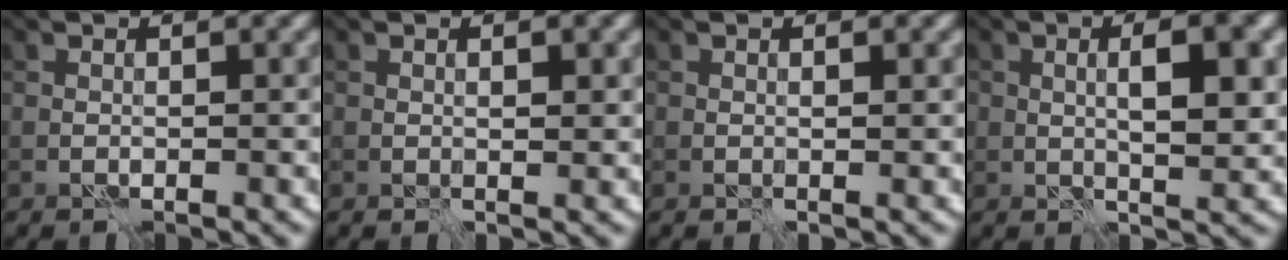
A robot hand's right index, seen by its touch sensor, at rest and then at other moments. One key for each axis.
{"total": 1.4, "fx": 0.3, "fy": 0.3, "fz": 1.3, "tx": -0.020, "ty": 0.000, "tz": 0.004}
{"total": 0.7, "fx": 0.1, "fy": 0.1, "fz": 0.7, "tx": -0.010, "ty": 0.000, "tz": 0.001}
{"total": 4.5, "fx": 0.6, "fy": 1.5, "fz": 4.2, "tx": -0.070, "ty": 0.002, "tz": 0.012}